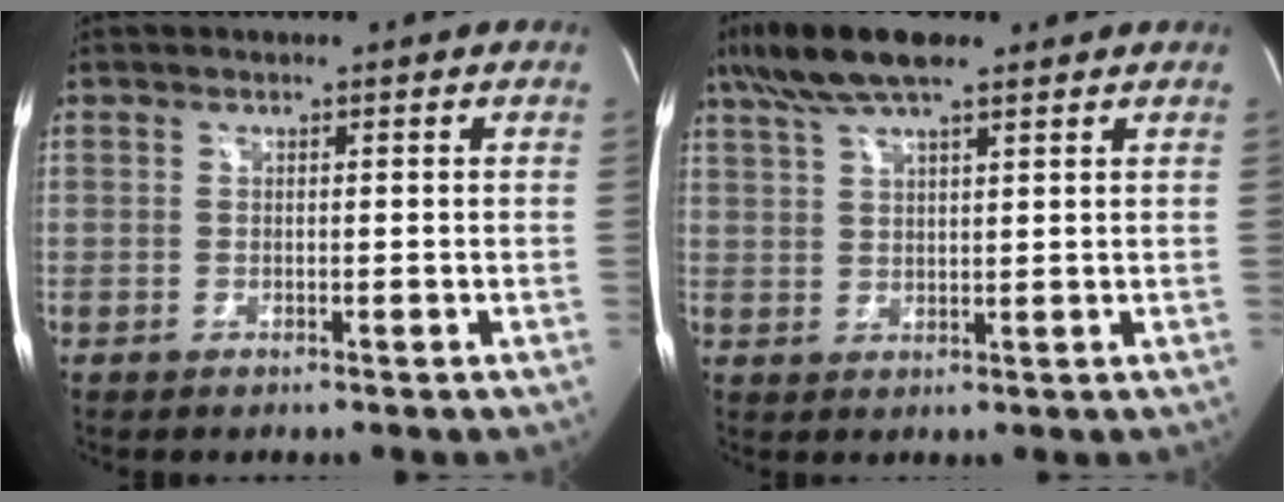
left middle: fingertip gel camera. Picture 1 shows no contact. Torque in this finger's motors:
{"motor_torque": [0.92, -0.61, 0.09, 0.10]}